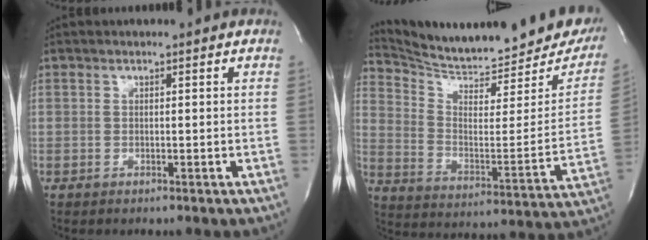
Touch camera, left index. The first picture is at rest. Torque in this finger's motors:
{"motor_torque": [0.40, -0.58, -0.03, 0.03]}